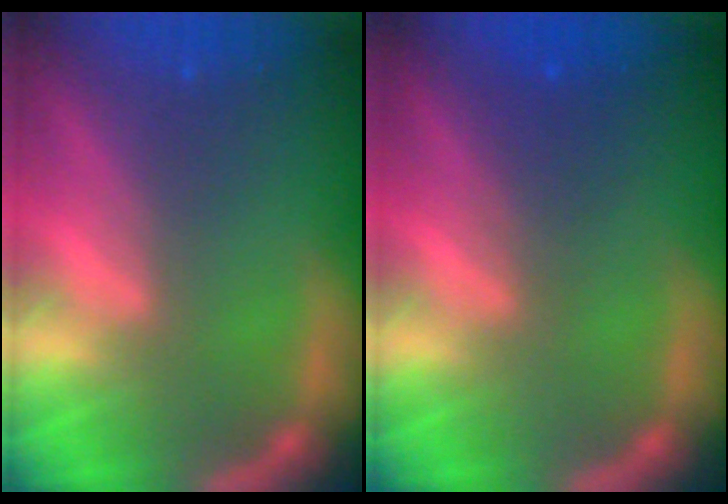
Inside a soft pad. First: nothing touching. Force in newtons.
{"total": 1.9}